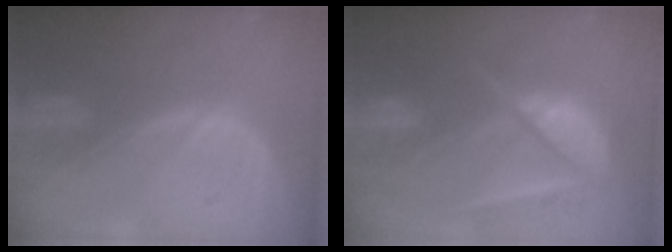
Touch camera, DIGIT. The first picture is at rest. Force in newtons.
{"total": 9.8, "press": 8.3, "slide": 5.2}